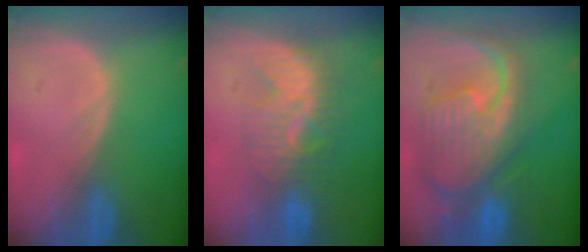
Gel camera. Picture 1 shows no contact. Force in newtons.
{"total": 7.8, "press": 7.5, "slide": 2.0}
{"total": 12.3, "press": 10.6, "slide": 6.2}